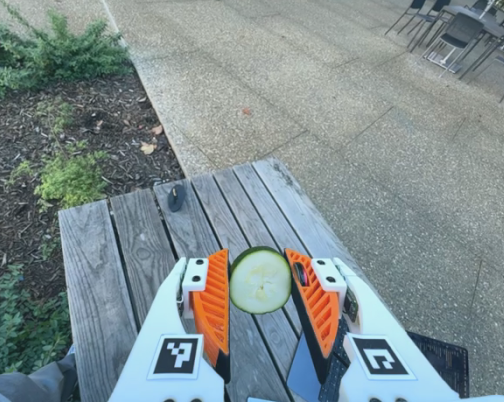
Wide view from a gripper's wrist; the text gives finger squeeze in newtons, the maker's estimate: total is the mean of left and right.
{"total": 6.3, "left": 6.2, "right": 6.4}